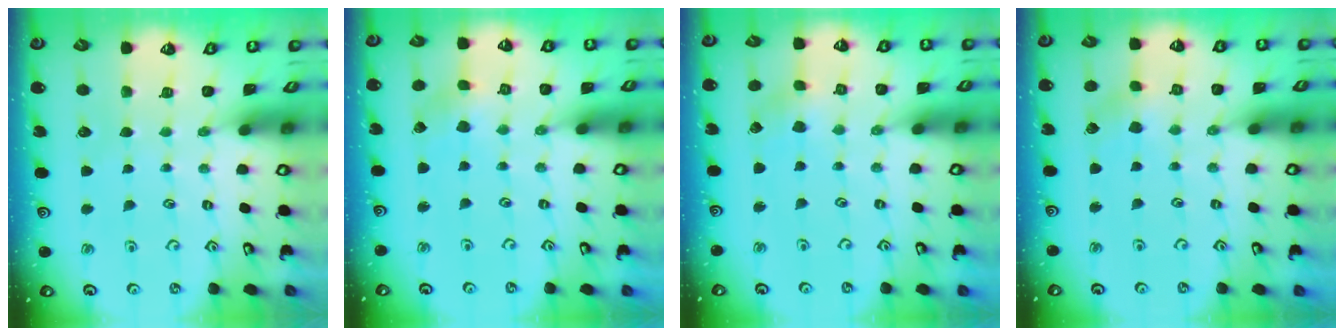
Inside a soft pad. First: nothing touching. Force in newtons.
{"total": 2.0, "press": 2.0, "slide": 0.3}
{"total": 1.5, "press": 1.5, "slide": 0.2}
{"total": 3.1, "press": 3.0, "slide": 0.3}